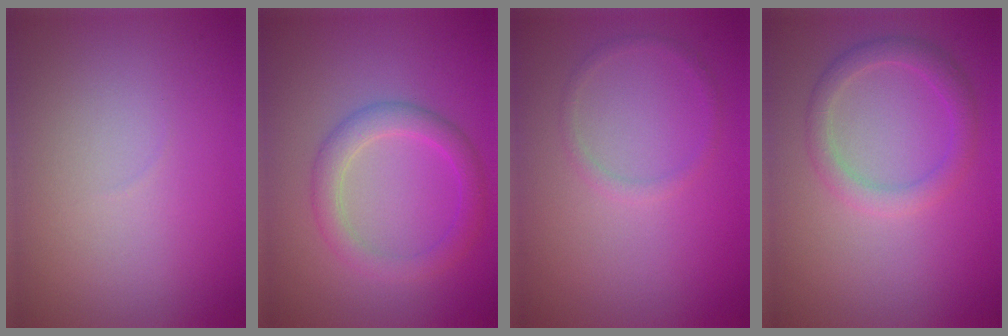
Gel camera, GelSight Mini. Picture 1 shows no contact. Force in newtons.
{"total": 3.1, "press": 3.1, "slide": 0.2}
{"total": 1.0, "press": 0.9, "slide": 0.2}
{"total": 2.4, "press": 2.4, "slide": 0.1}